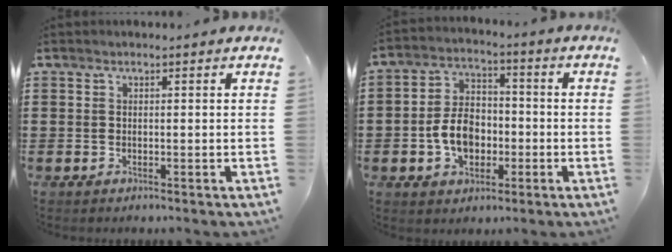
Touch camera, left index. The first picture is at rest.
{"total": 7.6, "force": [-2.0, 5.4, 5.1], "torque": [-0.107, 0.005, -0.041]}